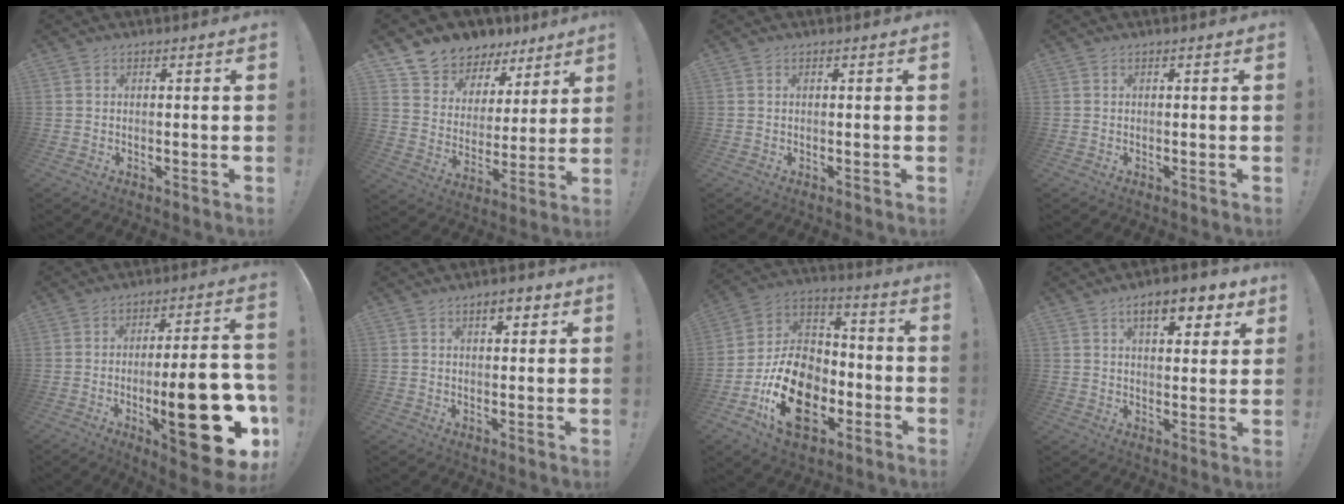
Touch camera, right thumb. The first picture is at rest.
{"total": 8.6, "force": [6.7, 5.3, 1.0], "torque": [-0.024, -0.060, 0.127]}
{"total": 0.0}
{"total": 0.0}
{"total": 25.2, "force": [-7.3, 8.0, 22.8], "torque": [-0.327, 0.029, -0.098]}
{"total": 4.0, "force": [2.1, 1.9, 2.9], "torque": [-0.037, -0.004, 0.031]}
{"total": 20.8, "force": [-8.3, 14.3, 12.7], "torque": [-0.217, 0.052, -0.130]}
{"total": 9.8, "force": [5.3, 4.0, 7.2], "torque": [-0.097, -0.019, 0.088]}